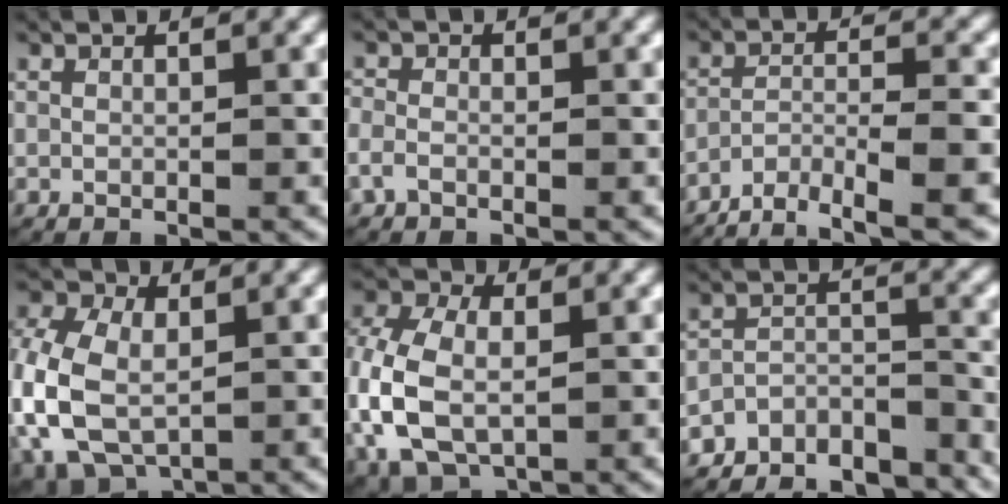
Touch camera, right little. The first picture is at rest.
{"total": 1.7, "force": [-1.0, 1.2, 0.7], "torque": [-0.023, -0.005, -0.018]}
{"total": 9.1, "force": [-7.6, 3.0, 3.9], "torque": [-0.064, -0.022, -0.117]}
{"total": 8.6, "force": [-1.0, 7.0, 4.9], "torque": [-0.153, -0.034, 0.000]}
{"total": 7.8, "force": [-0.7, 6.0, 4.9], "torque": [-0.149, -0.025, 0.006]}
{"total": 8.7, "force": [-7.4, 3.5, 2.8], "torque": [-0.039, -0.012, -0.122]}